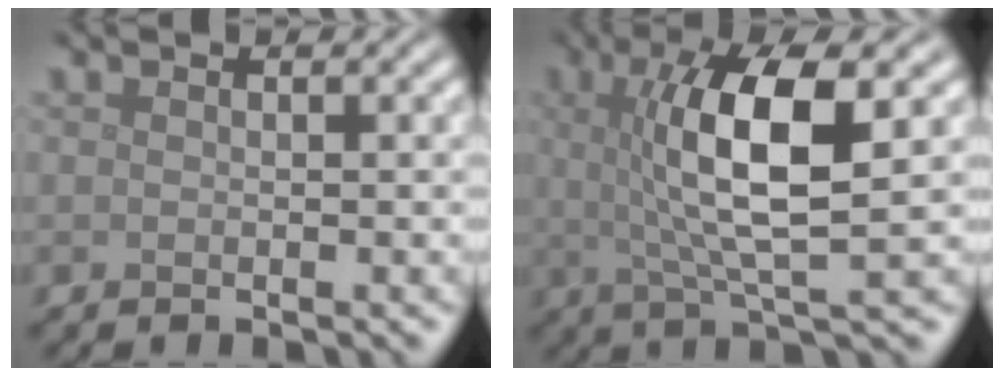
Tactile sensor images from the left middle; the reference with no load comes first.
{"total": 8.4, "force": [1.4, 2.1, 8.0], "torque": [-0.135, 0.001, 0.026]}